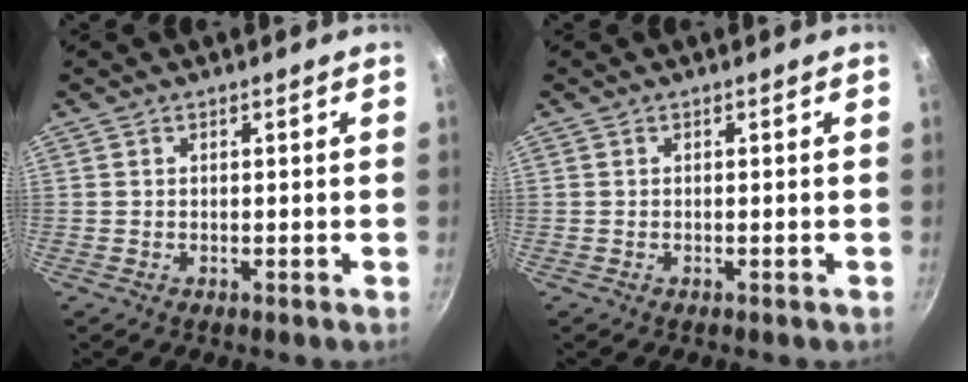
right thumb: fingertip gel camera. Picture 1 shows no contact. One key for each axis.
{"total": 0.0}